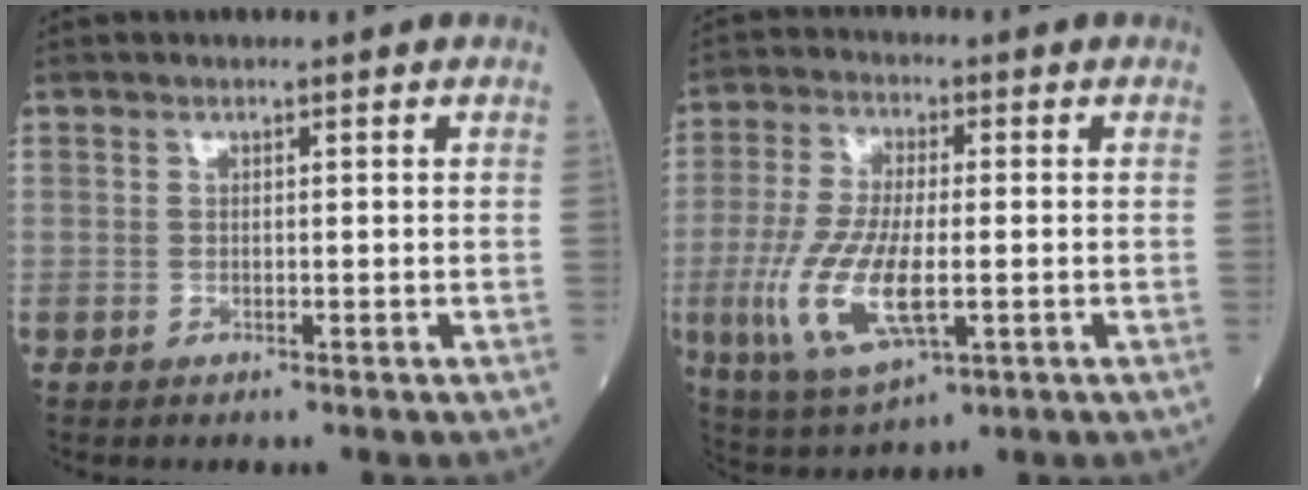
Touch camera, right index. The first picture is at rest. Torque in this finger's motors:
{"motor_torque": [1.26, -0.88, 1.02, 0.21]}